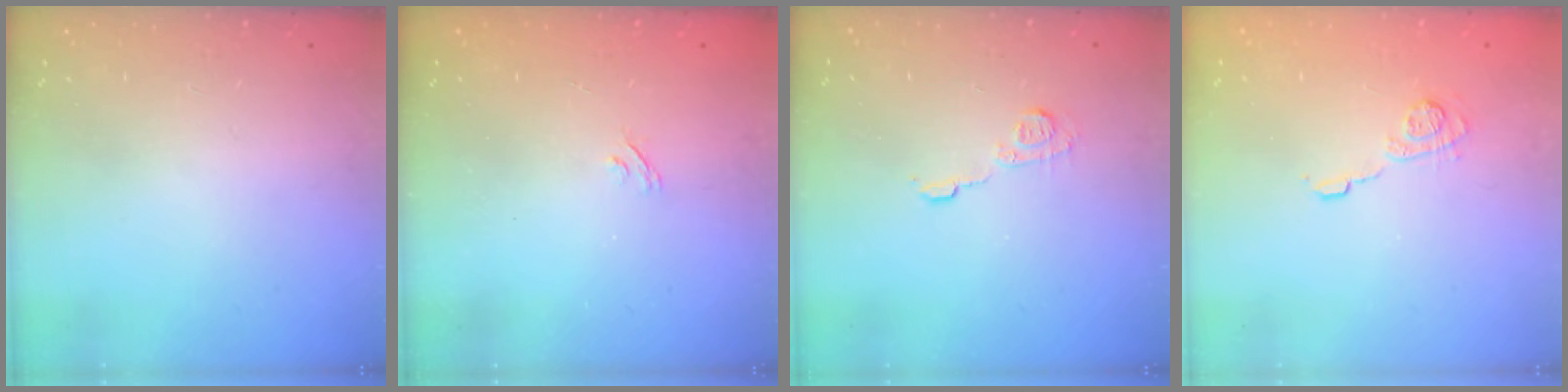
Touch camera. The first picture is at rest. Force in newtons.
{"total": 2.2, "press": 1.9, "slide": 1.1}
{"total": 7.3, "press": 7.3, "slide": 0.1}
{"total": 9.5, "press": 9.5, "slide": 0.8}